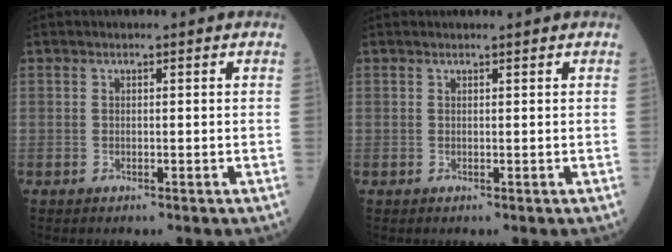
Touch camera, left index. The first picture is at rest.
{"total": 1.0, "force": [1.0, 0.0, 0.3], "torque": [-0.006, 0.007, 0.016]}